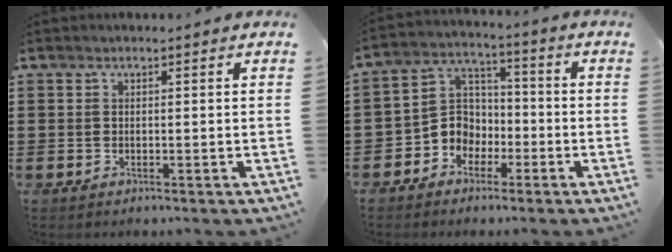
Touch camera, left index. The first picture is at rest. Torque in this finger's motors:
{"motor_torque": [0.85, 0.78, 0.19, 0.07]}